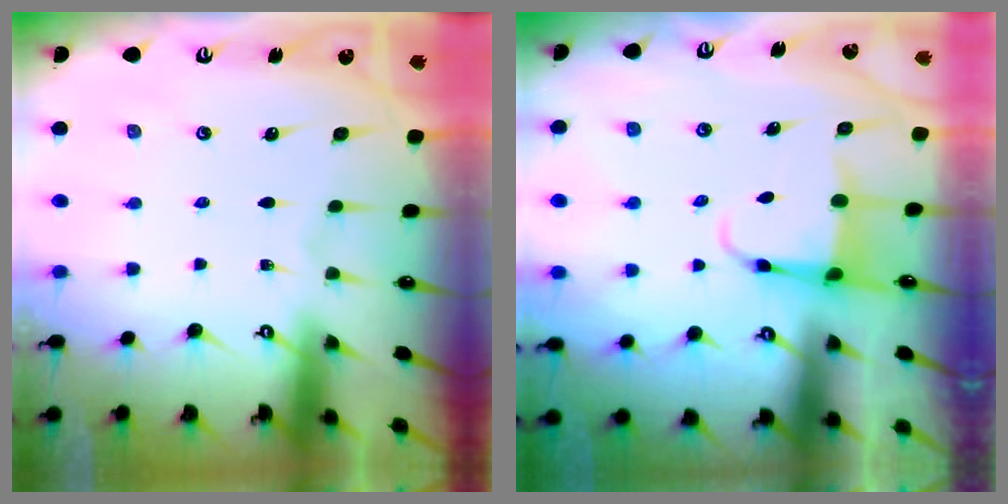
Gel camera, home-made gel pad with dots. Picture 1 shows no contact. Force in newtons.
{"total": 4.0, "press": 3.9, "slide": 1.0}